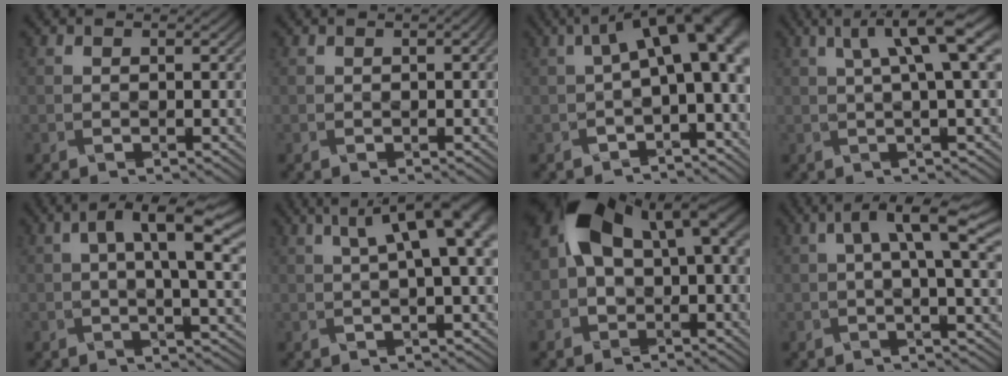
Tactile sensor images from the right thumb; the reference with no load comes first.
{"total": 0.8, "force": [0.1, 0.1, 0.8], "torque": [-0.011, 0.005, 0.003]}
{"total": 10.0, "force": [1.0, 4.1, 9.1], "torque": [-0.130, 0.010, 0.017]}
{"total": 8.2, "force": [2.6, 1.3, 7.7], "torque": [-0.113, 0.026, 0.042]}
{"total": 8.3, "force": [2.1, 2.6, 7.6], "torque": [-0.122, 0.003, 0.035]}
{"total": 8.6, "force": [2.5, 2.2, 8.0], "torque": [-0.105, 0.026, 0.036]}
{"total": 14.6, "force": [1.7, 9.0, 11.4], "torque": [-0.233, -0.011, 0.026]}
{"total": 6.5, "force": [1.9, 1.3, 6.1], "torque": [-0.096, 0.014, 0.027]}